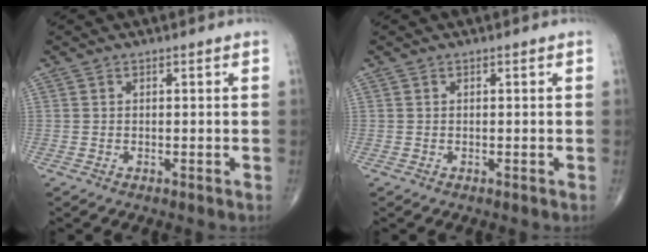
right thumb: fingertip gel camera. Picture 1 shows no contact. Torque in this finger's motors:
{"motor_torque": [-0.22, 0.22, 0.00, 0.07, 0.00]}